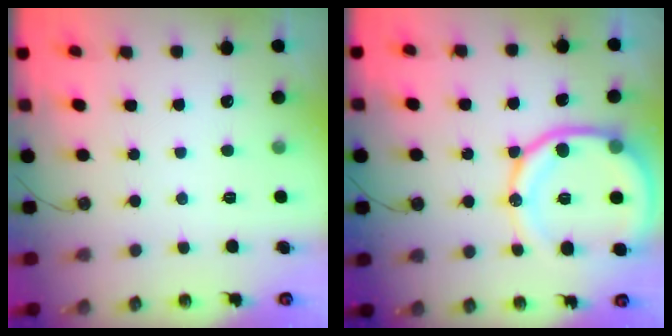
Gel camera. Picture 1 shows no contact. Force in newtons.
{"total": 17.7, "press": 17.6, "slide": 2.0}